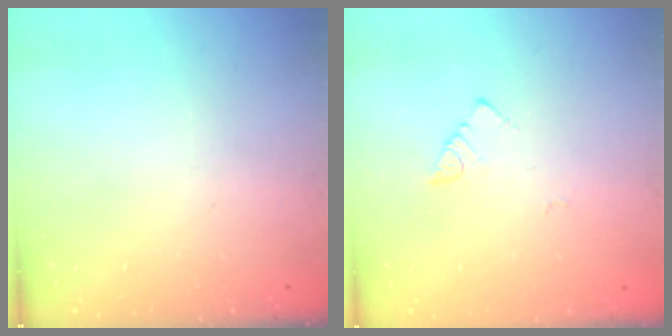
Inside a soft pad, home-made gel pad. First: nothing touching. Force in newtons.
{"total": 2.7, "press": 2.6, "slide": 0.5}